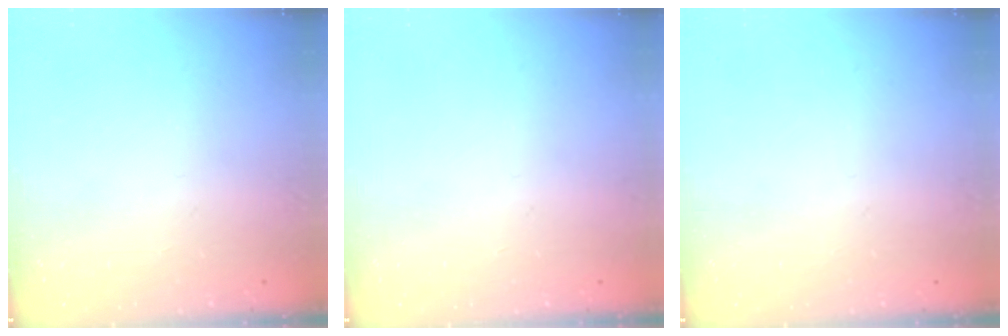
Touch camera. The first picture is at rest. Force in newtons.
{"total": 0.0}
{"total": 0.0}